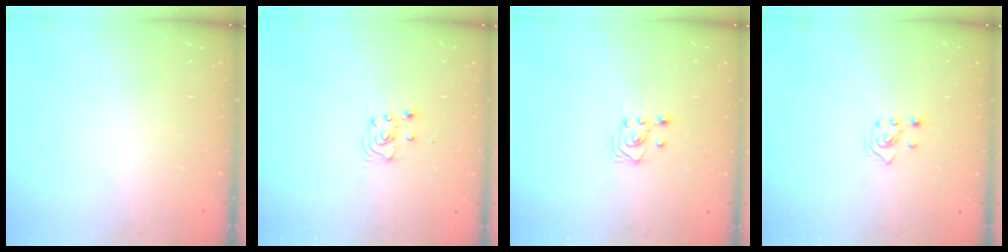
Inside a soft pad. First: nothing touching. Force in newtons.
{"total": 2.9, "press": 2.9, "slide": 0.4}
{"total": 4.2, "press": 3.9, "slide": 1.7}
{"total": 2.3, "press": 2.2, "slide": 0.8}